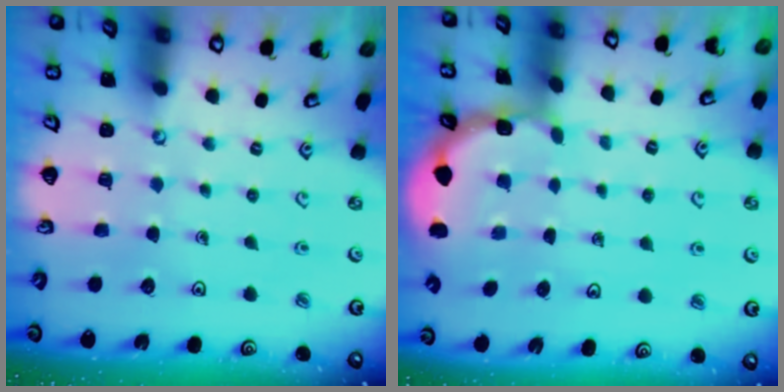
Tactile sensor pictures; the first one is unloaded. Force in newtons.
{"total": 1.9, "press": 1.9, "slide": 0.2}